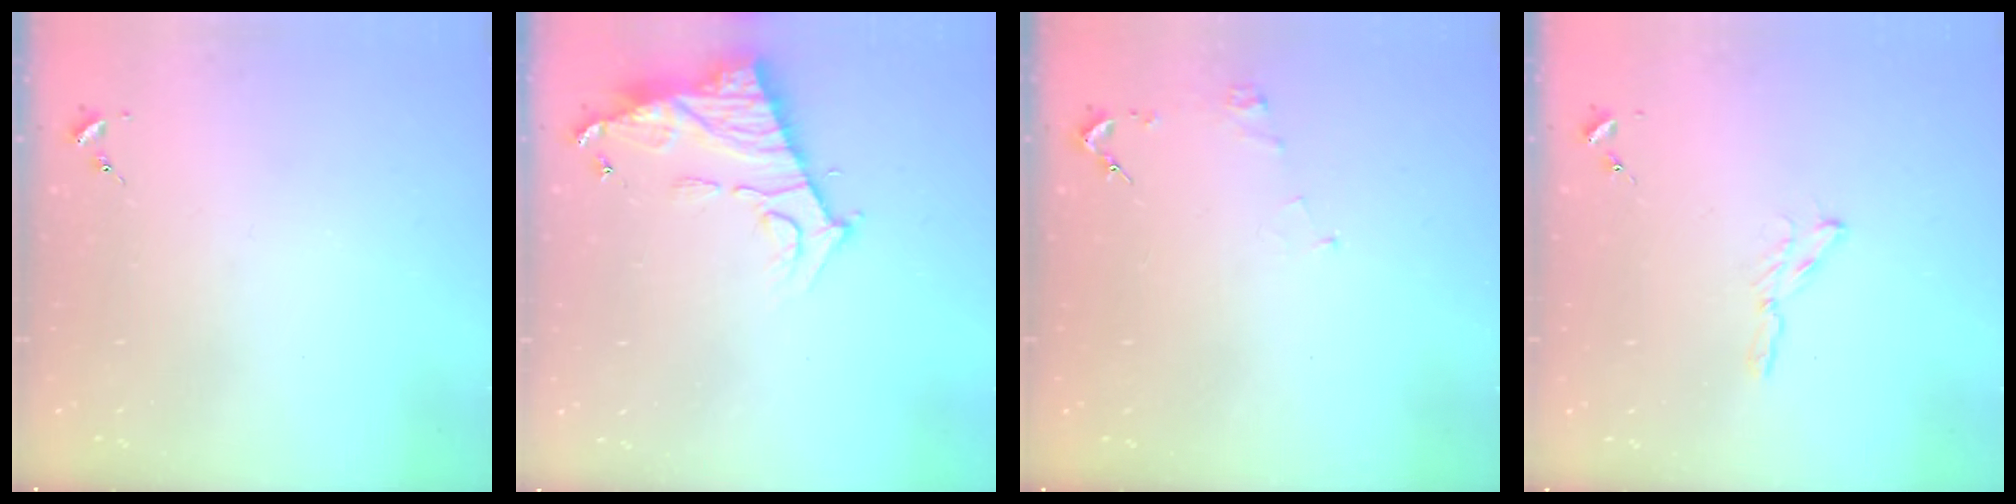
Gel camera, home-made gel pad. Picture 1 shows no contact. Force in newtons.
{"total": 11.7, "press": 11.6, "slide": 0.8}
{"total": 3.7, "press": 3.7, "slide": 0.5}
{"total": 2.9, "press": 2.9, "slide": 0.3}